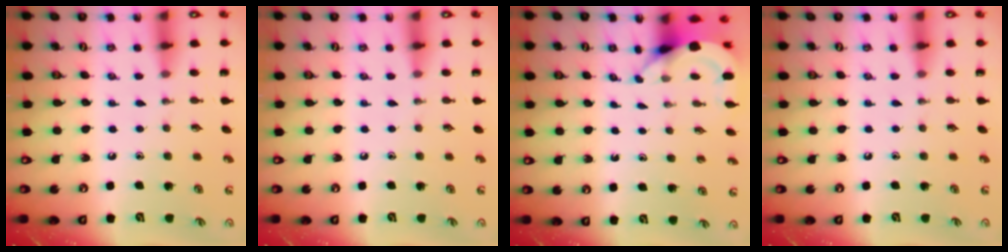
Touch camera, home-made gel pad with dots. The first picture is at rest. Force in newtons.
{"total": 0.0}
{"total": 3.6, "press": 3.6, "slide": 0.2}
{"total": 0.0}